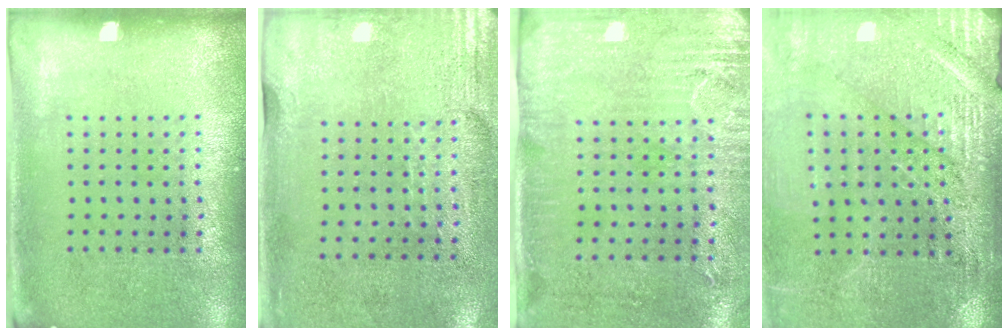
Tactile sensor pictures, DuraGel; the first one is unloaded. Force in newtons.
{"total": 3.0, "press": 2.5, "slide": 1.6}
{"total": 2.9, "press": 2.4, "slide": 1.6}
{"total": 3.2, "press": 3.2, "slide": 0.2}